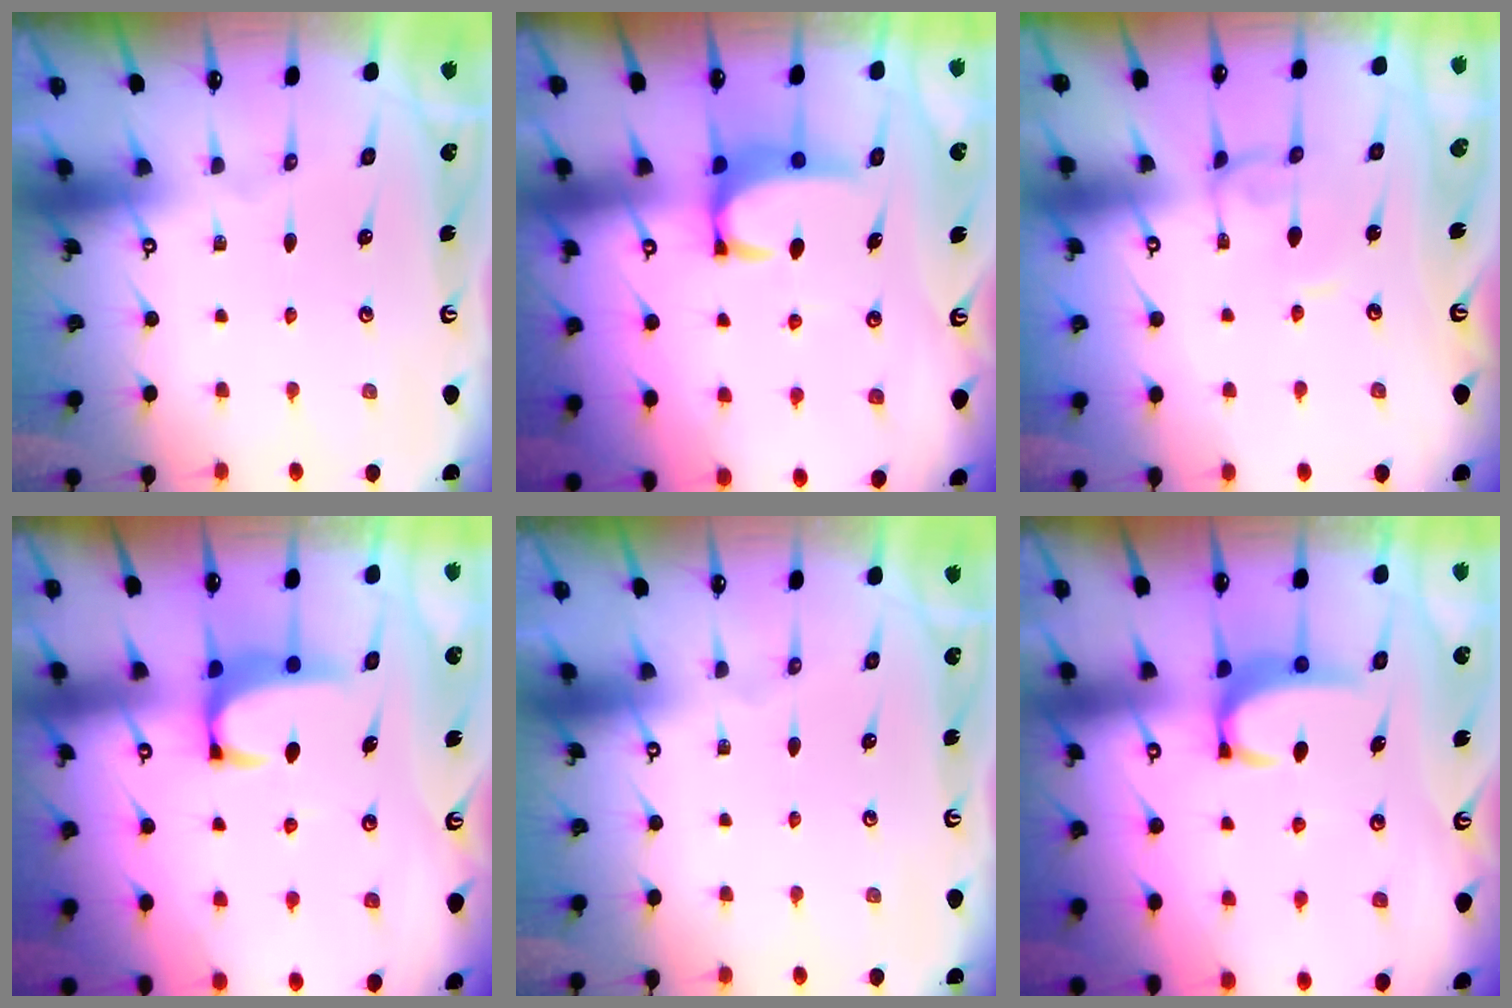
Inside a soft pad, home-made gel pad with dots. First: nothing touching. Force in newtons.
{"total": 3.8, "press": 3.7, "slide": 0.9}
{"total": 2.0, "press": 2.0, "slide": 0.1}
{"total": 2.8, "press": 2.8, "slide": 0.3}
{"total": 0.0}
{"total": 3.3, "press": 3.3, "slide": 0.5}